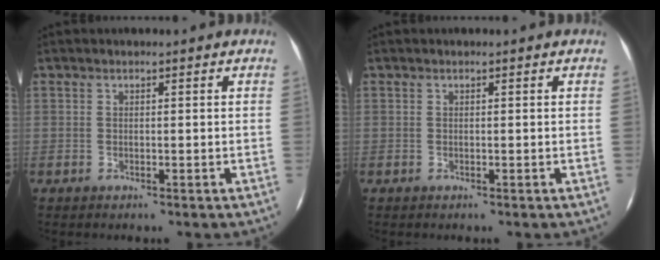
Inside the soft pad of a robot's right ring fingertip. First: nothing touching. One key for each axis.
{"total": 0.0}